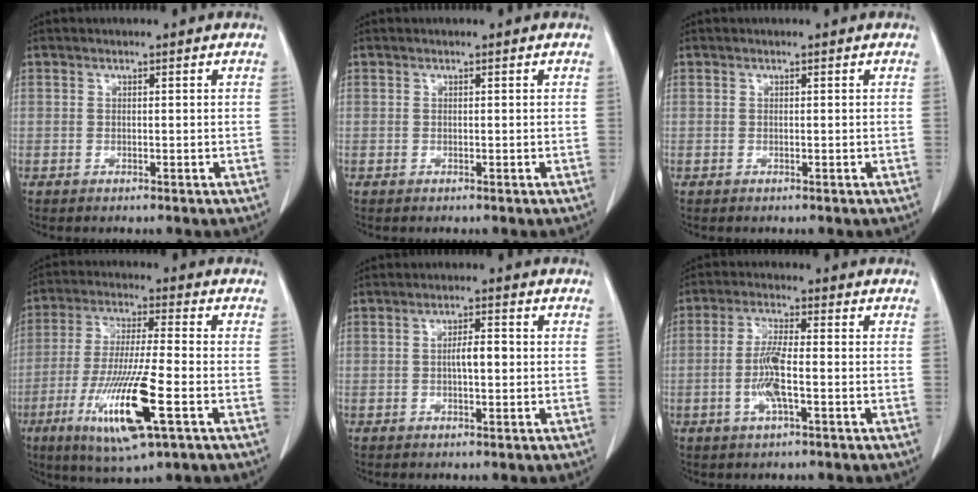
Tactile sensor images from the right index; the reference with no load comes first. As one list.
[{"total": 0.0}, {"total": 0.0}, {"total": 15.1, "force": [-5.5, 1.3, 14.1], "torque": [-0.276, -0.029, -0.093]}, {"total": 3.3, "force": [-0.1, 0.9, 3.1], "torque": [-0.055, 0.005, -0.002]}, {"total": 6.1, "force": [-1.4, 1.0, 5.8], "torque": [-0.121, 0.000, -0.027]}]